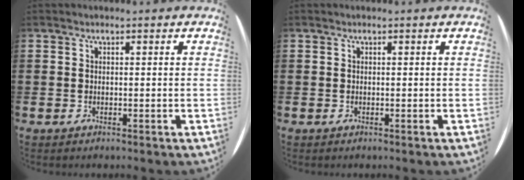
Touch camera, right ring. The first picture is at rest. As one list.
[{"total": 0.0}]